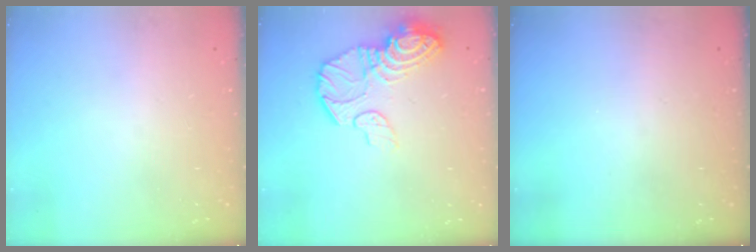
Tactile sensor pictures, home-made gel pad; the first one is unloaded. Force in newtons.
{"total": 13.3, "press": 13.3, "slide": 0.9}
{"total": 0.0}